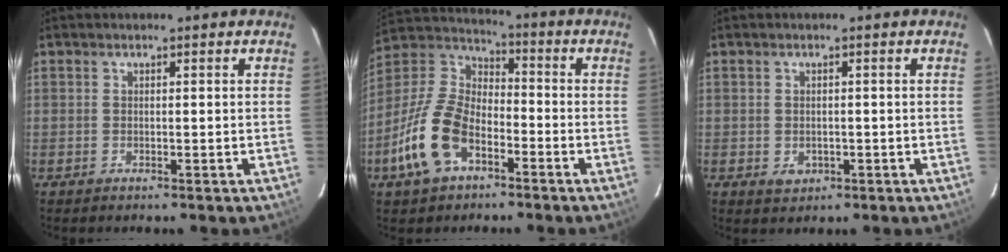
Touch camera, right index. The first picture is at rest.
{"total": 15.5, "force": [-7.6, 8.6, 10.4], "torque": [-0.224, 0.004, -0.144]}
{"total": 2.5, "force": [-0.7, 2.1, 1.1], "torque": [-0.019, -0.002, -0.002]}